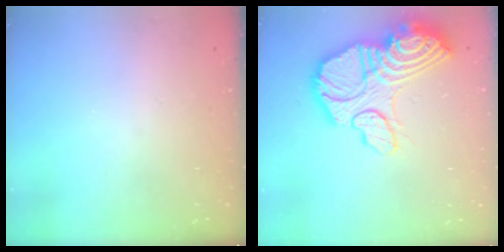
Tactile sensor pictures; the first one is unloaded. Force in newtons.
{"total": 27.3, "press": 27.1, "slide": 2.8}